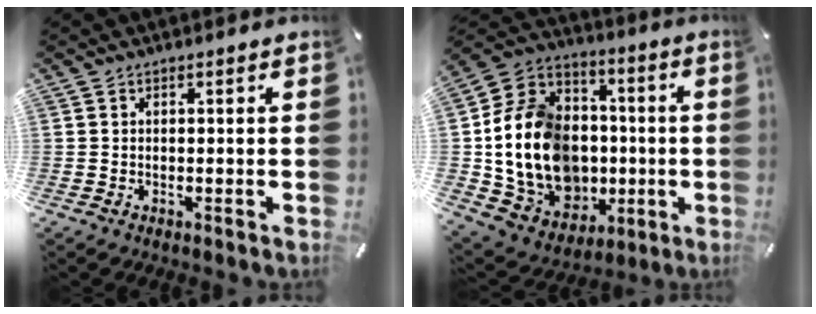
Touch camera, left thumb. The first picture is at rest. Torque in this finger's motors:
{"motor_torque": [2.50, 2.51, 2.77, 0.00, 0.35]}